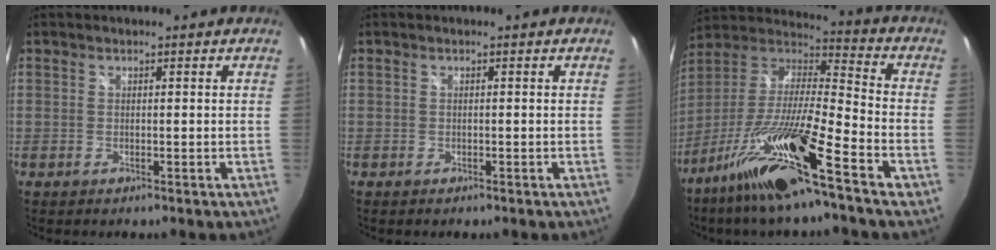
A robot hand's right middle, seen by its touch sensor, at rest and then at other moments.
{"total": 0.5, "force": [-0.5, 0.1, 0.1], "torque": [-0.005, -0.003, -0.009]}
{"total": 19.5, "force": [-12.1, 1.5, 15.2], "torque": [-0.284, -0.023, -0.230]}